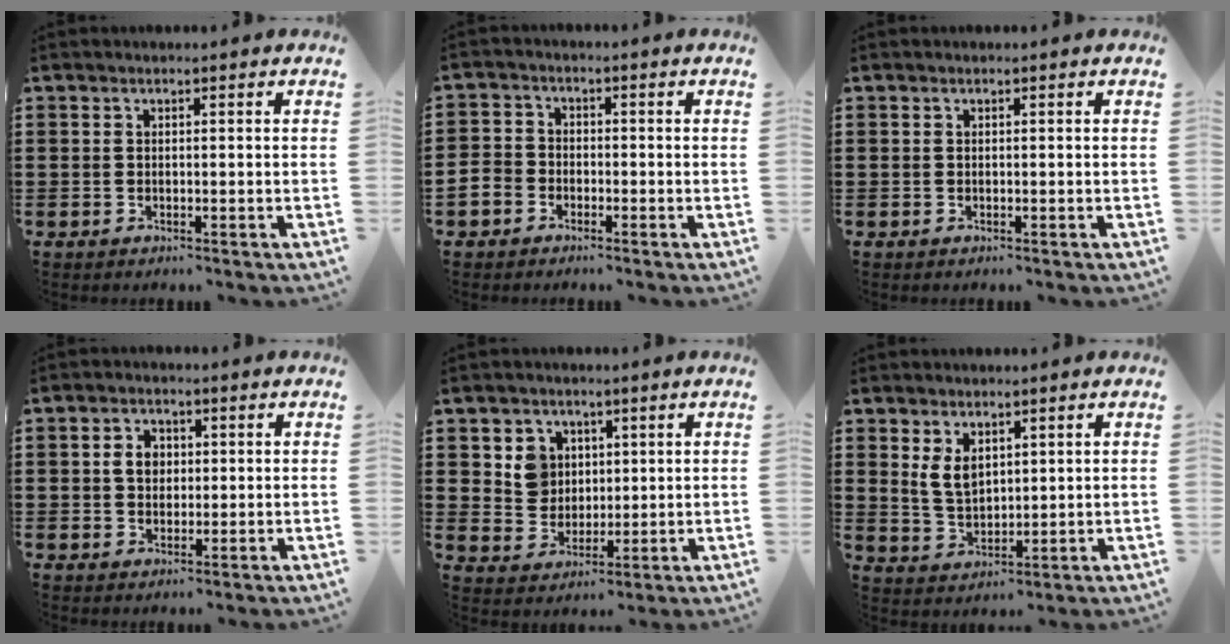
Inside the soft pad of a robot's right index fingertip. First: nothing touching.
{"total": 2.9, "force": [-2.0, 2.0, 0.3], "torque": [-0.030, -0.001, -0.050]}
{"total": 0.0}
{"total": 3.3, "force": [0.3, 2.6, 2.0], "torque": [-0.046, 0.012, 0.003]}
{"total": 5.1, "force": [1.9, 4.6, 0.8], "torque": [-0.032, 0.012, 0.035]}
{"total": 4.3, "force": [2.0, 2.6, 2.7], "torque": [-0.068, 0.005, 0.035]}